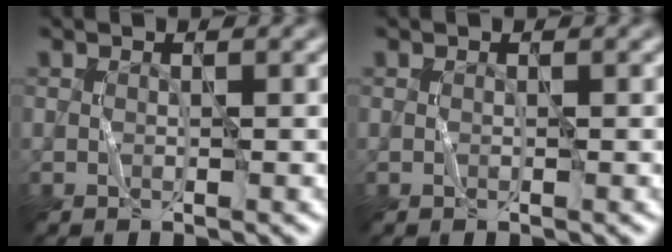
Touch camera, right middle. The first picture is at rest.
{"total": 0.0}